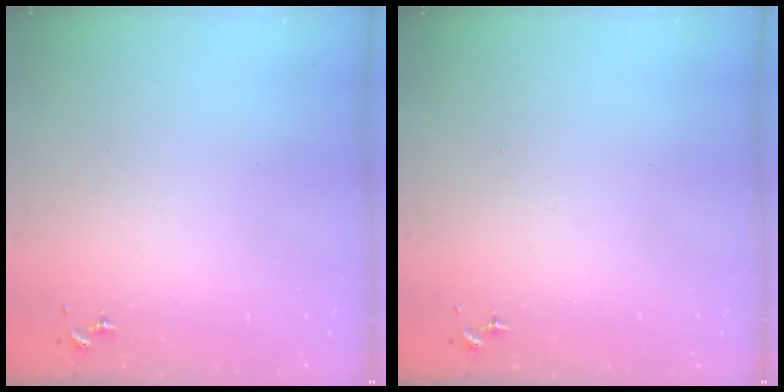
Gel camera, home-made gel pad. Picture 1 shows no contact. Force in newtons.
{"total": 0.0}